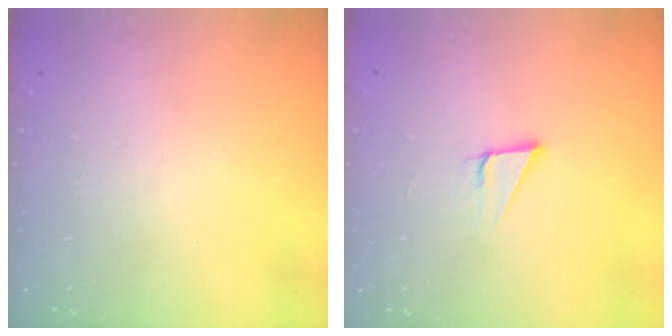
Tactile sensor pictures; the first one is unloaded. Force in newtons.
{"total": 2.8, "press": 2.8, "slide": 0.2}